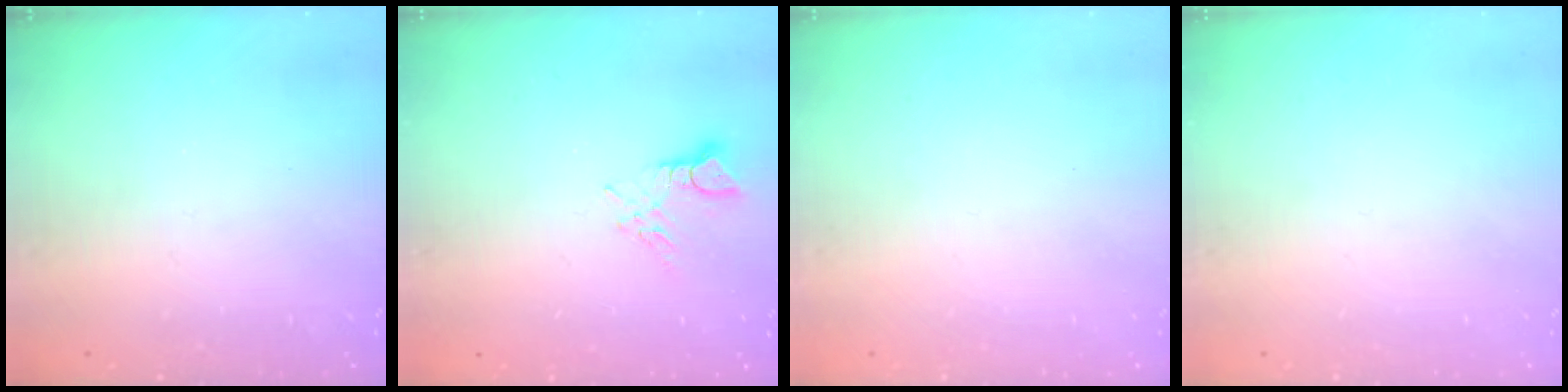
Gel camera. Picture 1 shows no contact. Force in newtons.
{"total": 4.5, "press": 4.4, "slide": 0.5}
{"total": 0.0}
{"total": 0.0}